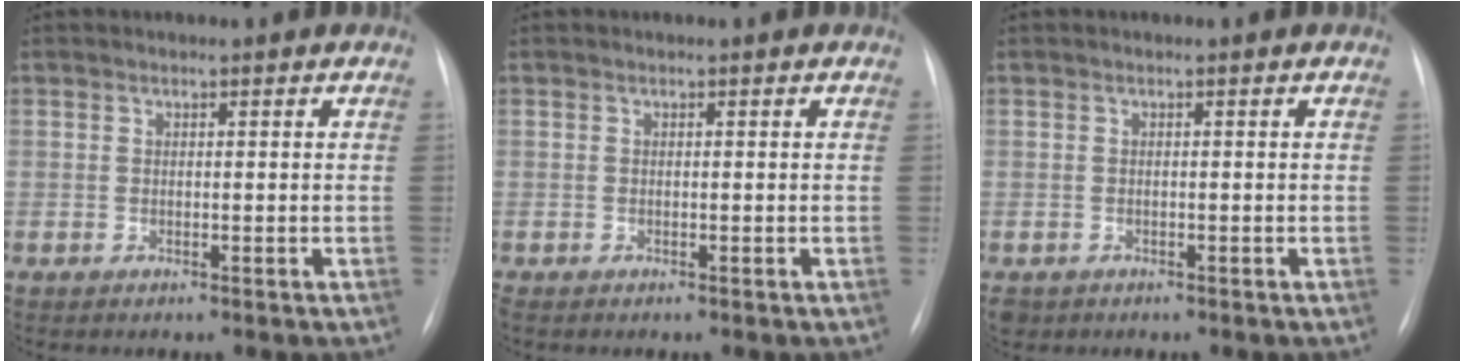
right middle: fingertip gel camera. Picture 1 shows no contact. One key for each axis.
{"total": 0.5, "fx": -0.4, "fy": 0.2, "fz": 0.2, "tx": -0.005, "ty": -0.001, "tz": -0.004}
{"total": 2.6, "fx": -1.8, "fy": 1.8, "fz": 0.6, "tx": -0.011, "ty": -0.001, "tz": -0.024}